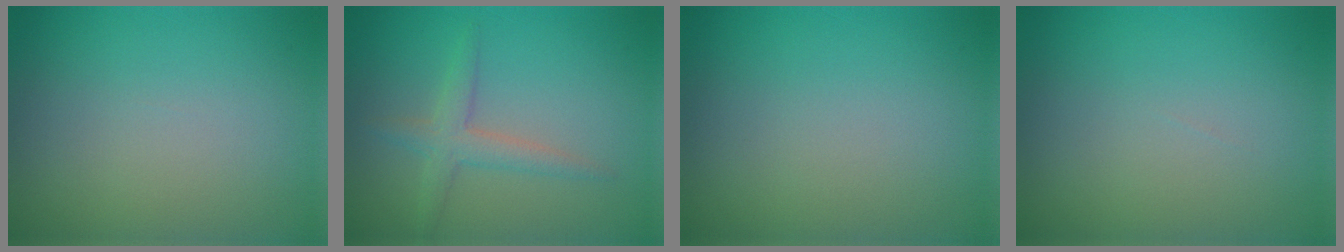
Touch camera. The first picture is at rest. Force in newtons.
{"total": 2.4, "press": 2.4, "slide": 0.1}
{"total": 0.0}
{"total": 0.0}